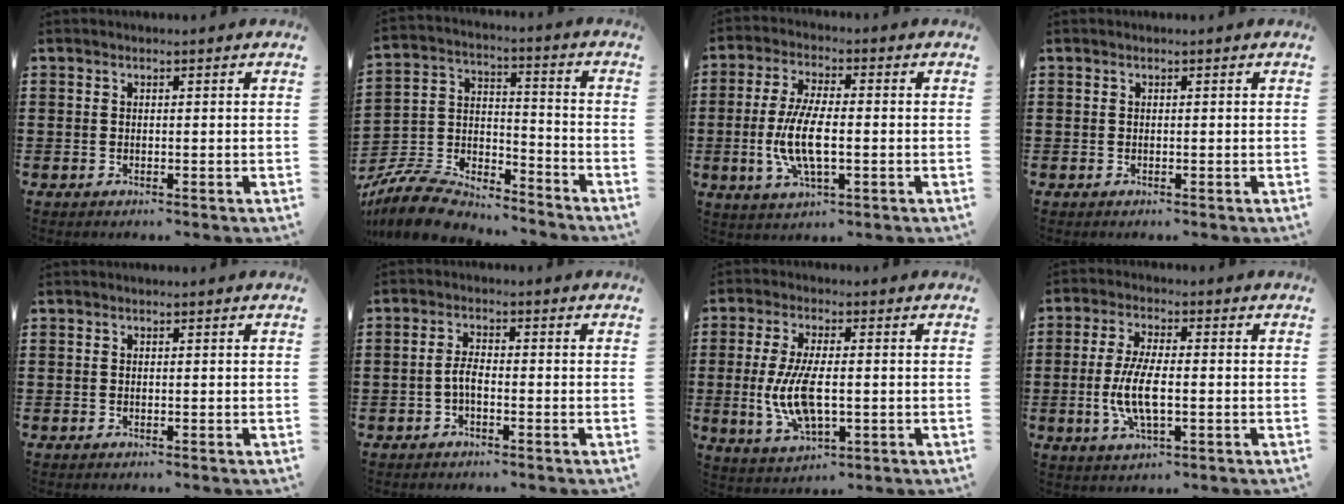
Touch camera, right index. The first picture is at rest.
{"total": 9.0, "force": [-8.5, 2.2, 2.1], "torque": [-0.060, 0.010, -0.174]}
{"total": 8.7, "force": [-1.6, 3.0, 8.0], "torque": [-0.176, -0.011, -0.034]}
{"total": 0.0}
{"total": 0.0}
{"total": 2.8, "force": [-1.0, 1.0, 2.4], "torque": [-0.059, -0.002, -0.024]}
{"total": 9.1, "force": [-0.9, 3.7, 8.3], "torque": [-0.186, -0.012, -0.018]}
{"total": 7.5, "force": [-1.4, 2.6, 6.9], "torque": [-0.152, -0.008, -0.031]}